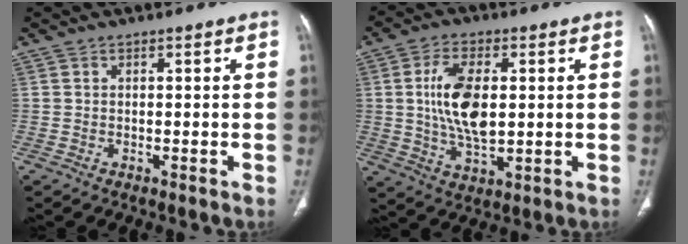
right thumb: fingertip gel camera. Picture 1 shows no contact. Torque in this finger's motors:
{"motor_torque": [1.69, 1.72, 1.12, -0.28, 0.11]}